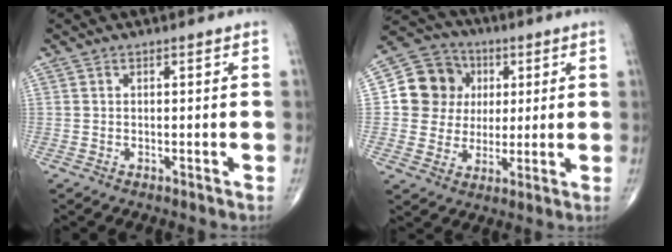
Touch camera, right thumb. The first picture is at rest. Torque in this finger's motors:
{"motor_torque": [-0.60, 0.76, 0.34, -0.15, 0.05]}